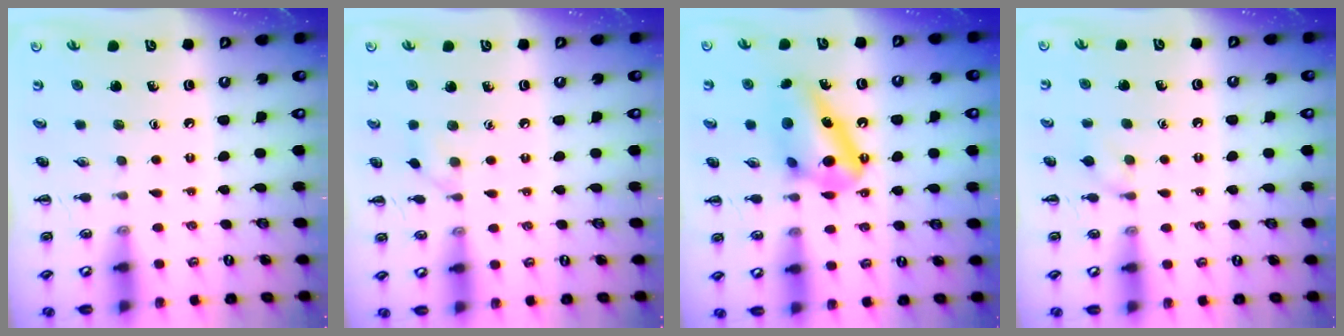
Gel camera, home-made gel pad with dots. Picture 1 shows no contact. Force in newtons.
{"total": 4.2, "press": 3.9, "slide": 1.5}
{"total": 12.4, "press": 12.4, "slide": 0.2}
{"total": 6.1, "press": 5.7, "slide": 2.2}